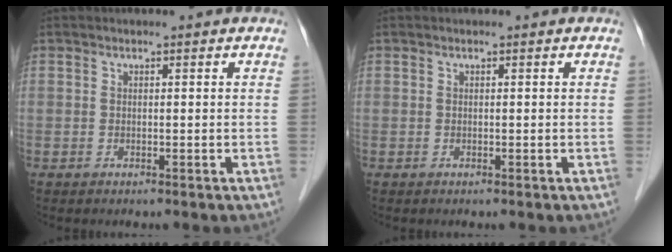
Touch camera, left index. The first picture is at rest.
{"total": 0.0}